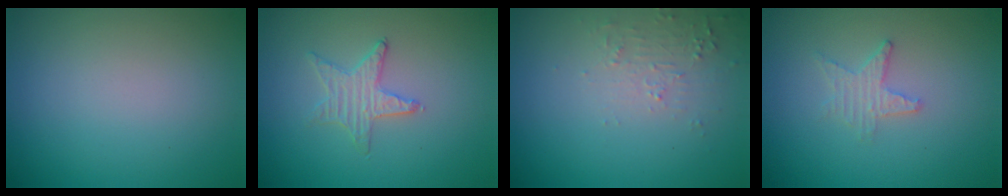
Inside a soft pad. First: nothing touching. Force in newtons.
{"total": 1.2, "press": 1.2, "slide": 0.1}
{"total": 2.1, "press": 2.0, "slide": 0.5}
{"total": 1.7, "press": 1.6, "slide": 0.4}